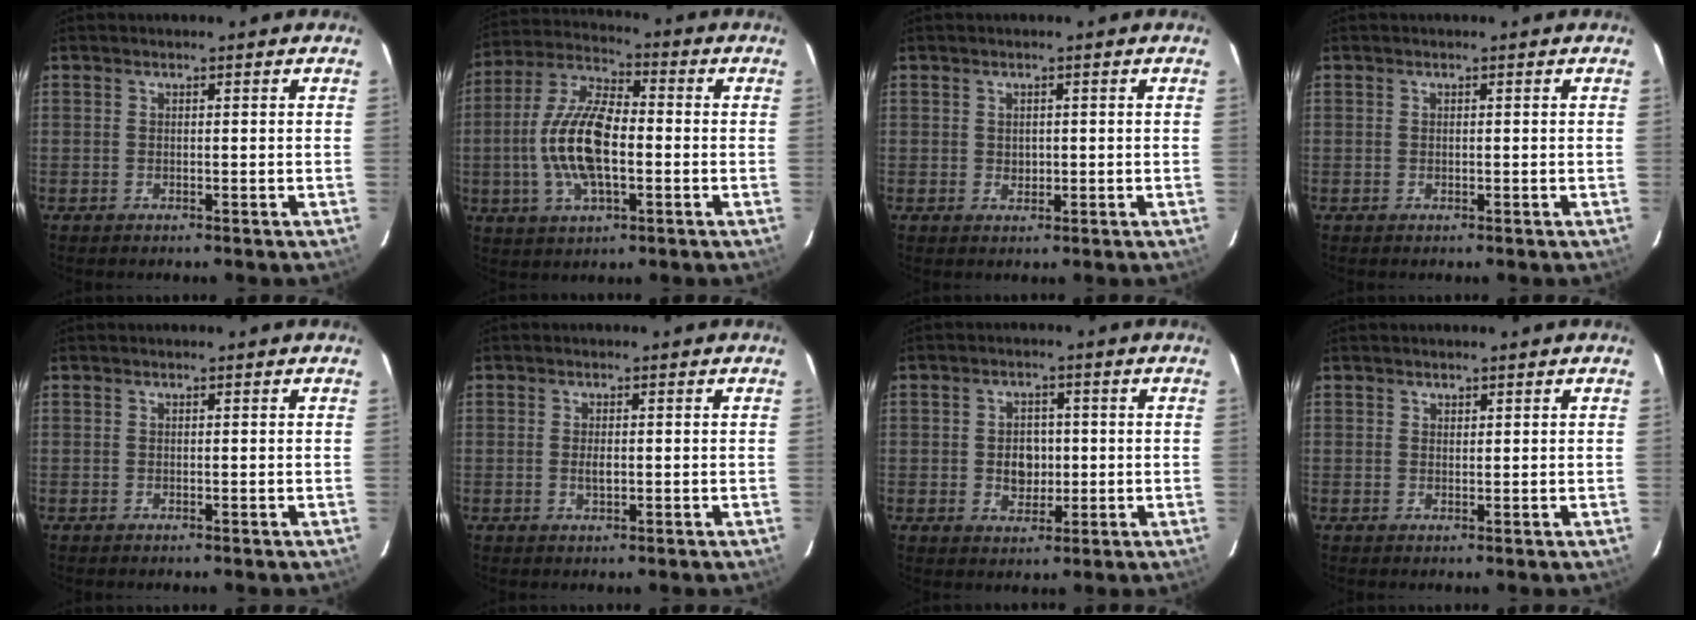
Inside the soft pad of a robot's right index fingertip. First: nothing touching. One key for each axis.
{"total": 14.6, "fx": -2.1, "fy": 6.2, "fz": 13.1, "tx": -0.271, "ty": 0.006, "tz": -0.043}
{"total": 1.5, "fx": 0.0, "fy": 1.4, "fz": 0.6, "tx": -0.006, "ty": 0.000, "tz": 0.003}
{"total": 0.0}
{"total": 0.0}
{"total": 1.8, "fx": -0.2, "fy": 0.8, "fz": 1.5, "tx": -0.027, "ty": -0.003, "tz": -0.002}
{"total": 5.2, "fx": -0.3, "fy": 4.1, "fz": 3.1, "tx": -0.057, "ty": 0.006, "tz": 0.000}
{"total": 0.9, "fx": 0.7, "fy": 0.6, "fz": 0.1, "tx": -0.001, "ty": 0.002, "tz": 0.012}